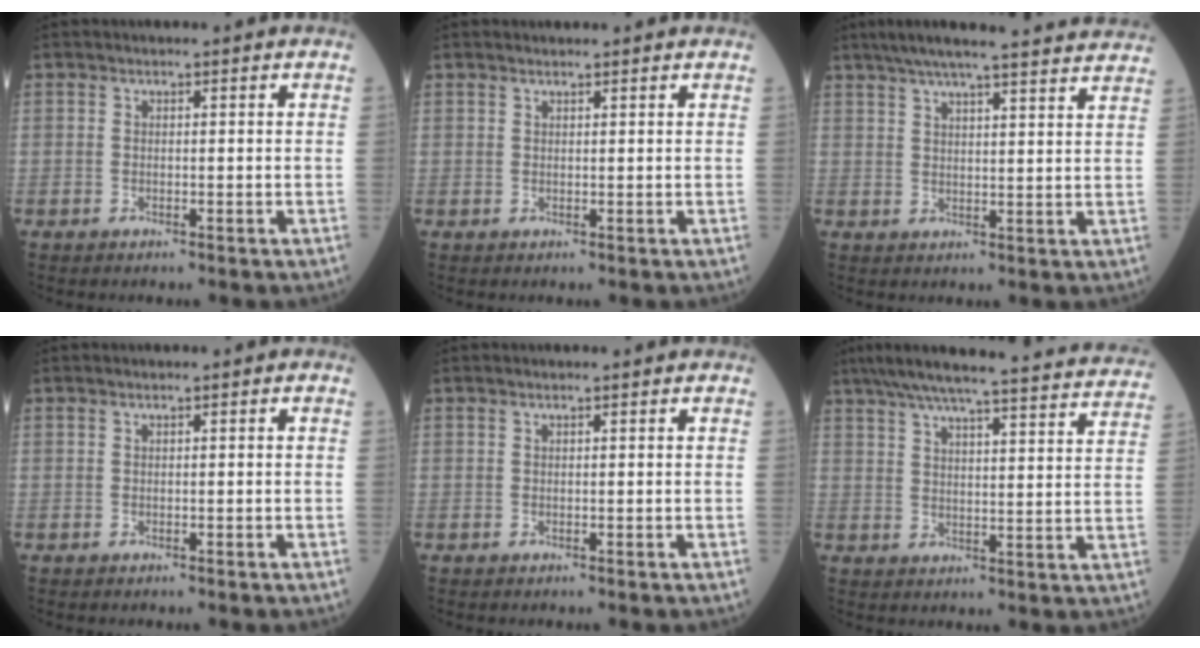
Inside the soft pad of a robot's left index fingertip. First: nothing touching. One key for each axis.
{"total": 1.2, "fx": 1.2, "fy": 0.4, "fz": 0.1, "tx": -0.008, "ty": 0.010, "tz": 0.019}
{"total": 20.7, "fx": 18.6, "fy": 1.0, "fz": 9.0, "tx": -0.139, "ty": 0.014, "tz": 0.237}
{"total": 0.0}
{"total": 0.0}
{"total": 29.4, "fx": 27.0, "fy": 2.0, "fz": 11.5, "tx": -0.185, "ty": -0.035, "tz": 0.332}